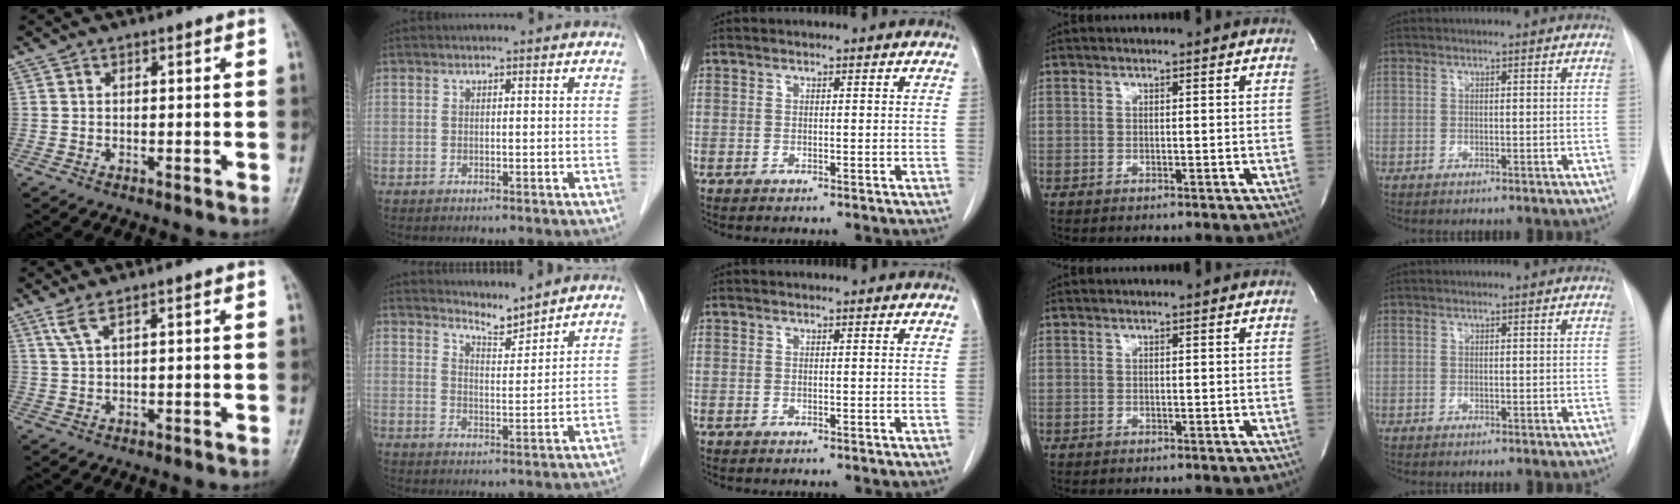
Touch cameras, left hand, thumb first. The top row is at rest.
{"thumb": {"total": 2.7, "force": [1.7, 0.3, 2.0], "torque": [-0.052, -0.001, 0.046]}, "index": {"total": 4.1, "force": [4.1, -0.2, 0.0], "torque": [-0.006, -0.009, 0.072]}}